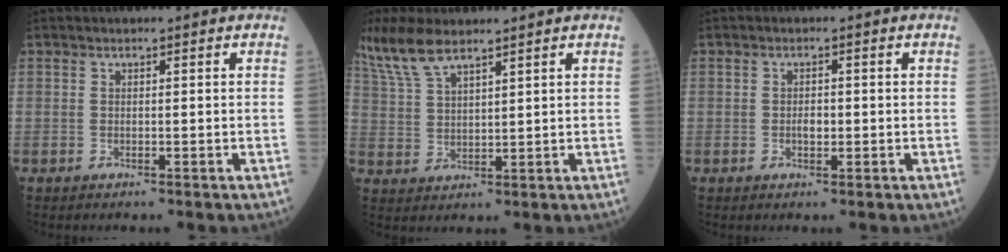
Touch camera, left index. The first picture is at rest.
{"total": 8.4, "force": [6.9, 1.6, 4.6], "torque": [-0.112, 0.015, 0.146]}
{"total": 1.5, "force": [-0.2, 0.8, 1.2], "torque": [-0.024, 0.001, -0.002]}